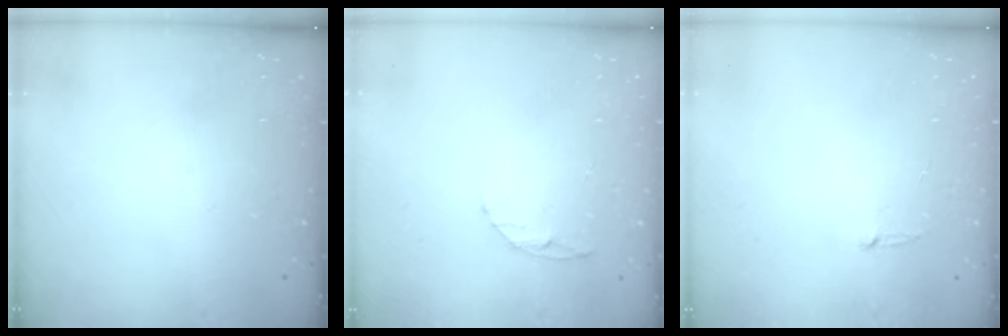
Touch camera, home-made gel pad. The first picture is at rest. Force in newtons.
{"total": 5.7, "press": 5.6, "slide": 0.7}
{"total": 2.5, "press": 2.5, "slide": 0.2}